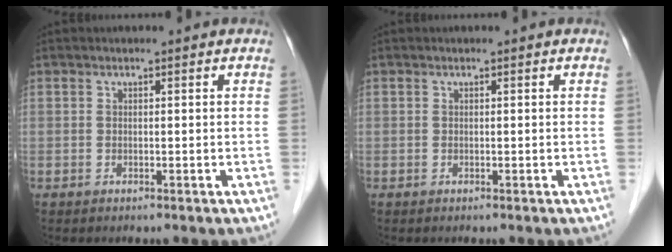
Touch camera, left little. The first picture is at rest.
{"total": 0.0}